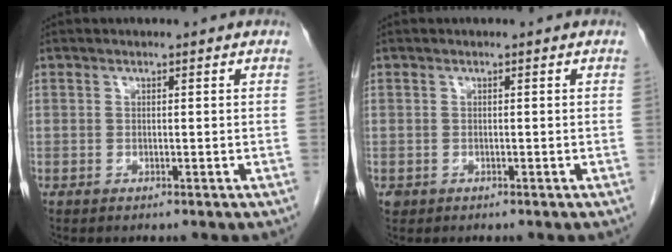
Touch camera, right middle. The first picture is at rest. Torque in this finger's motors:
{"motor_torque": [0.11, 0.01, 0.00, 0.00]}